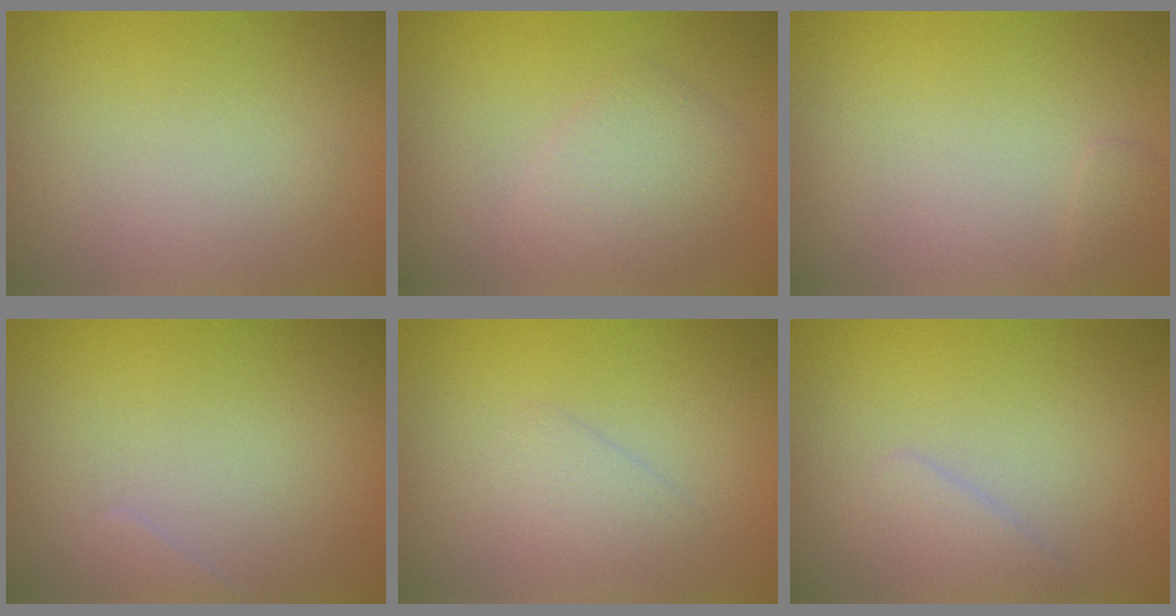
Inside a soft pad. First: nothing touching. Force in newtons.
{"total": 2.9, "press": 2.9, "slide": 0.0}
{"total": 0.7, "press": 0.7, "slide": 0.0}
{"total": 0.8, "press": 0.8, "slide": 0.0}
{"total": 1.5, "press": 1.5, "slide": 0.0}
{"total": 1.7, "press": 1.7, "slide": 0.1}